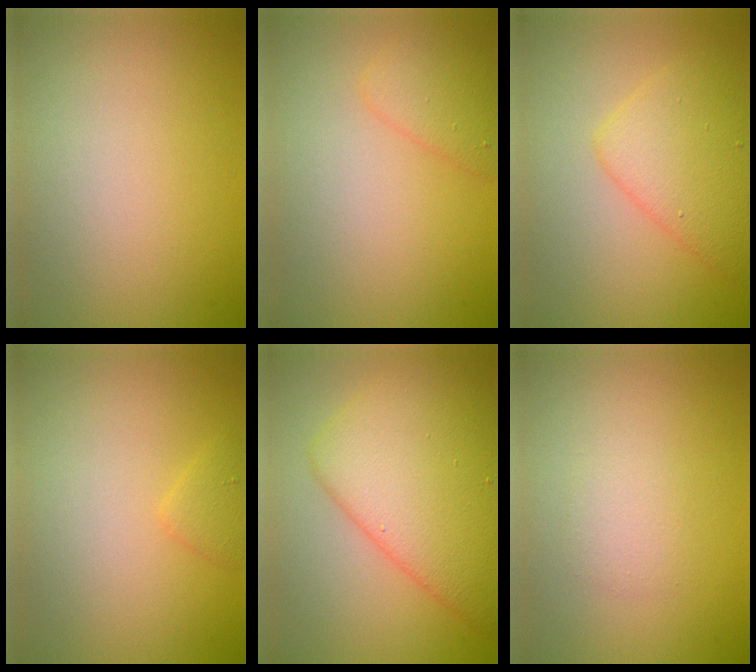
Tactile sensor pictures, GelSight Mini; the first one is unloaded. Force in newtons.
{"total": 2.2, "press": 2.2, "slide": 0.1}
{"total": 4.6, "press": 4.6, "slide": 0.3}
{"total": 1.2, "press": 1.2, "slide": 0.1}
{"total": 9.0, "press": 9.0, "slide": 0.2}
{"total": 1.5, "press": 1.5, "slide": 0.1}